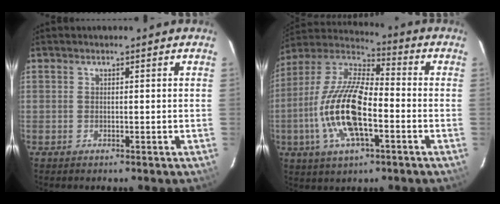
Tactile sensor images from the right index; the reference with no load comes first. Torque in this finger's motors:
{"motor_torque": [1.75, -0.39, 1.05, 0.21]}